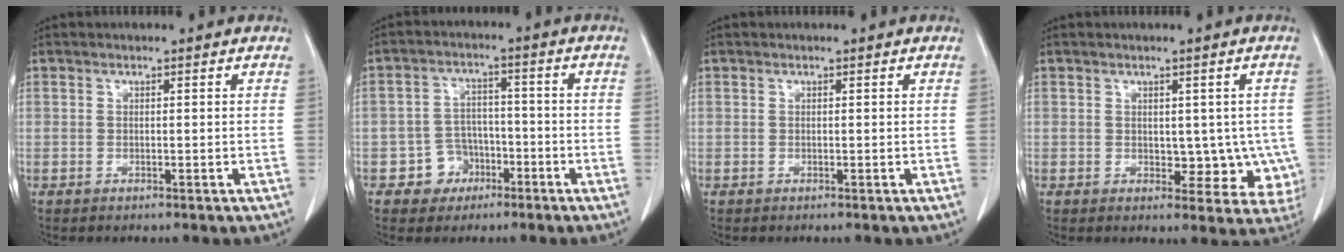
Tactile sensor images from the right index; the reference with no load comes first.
{"total": 5.4, "force": [-2.7, 4.6, 0.7], "torque": [-0.003, 0.016, -0.038]}
{"total": 0.0}
{"total": 6.4, "force": [-0.3, 4.4, 4.6], "torque": [-0.024, 0.010, 0.009]}